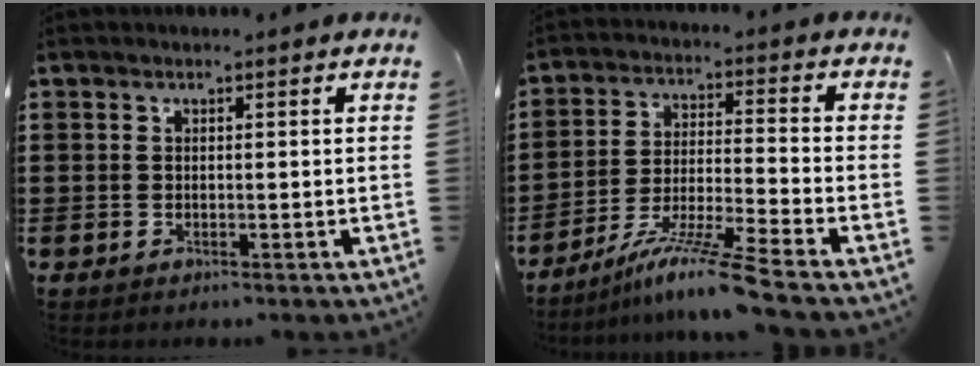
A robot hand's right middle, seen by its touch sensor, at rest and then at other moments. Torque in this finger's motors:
{"motor_torque": [1.62, -0.52, 0.31, 0.16]}